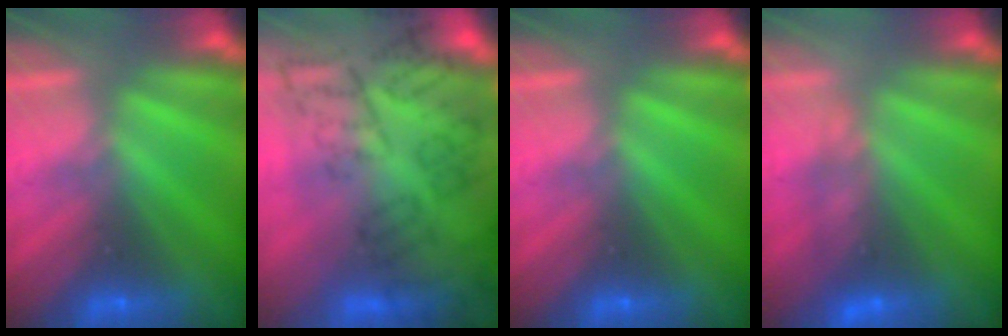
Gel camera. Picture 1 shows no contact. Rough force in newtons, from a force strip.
{"total": 10.8}
{"total": 0.0}
{"total": 4.2}